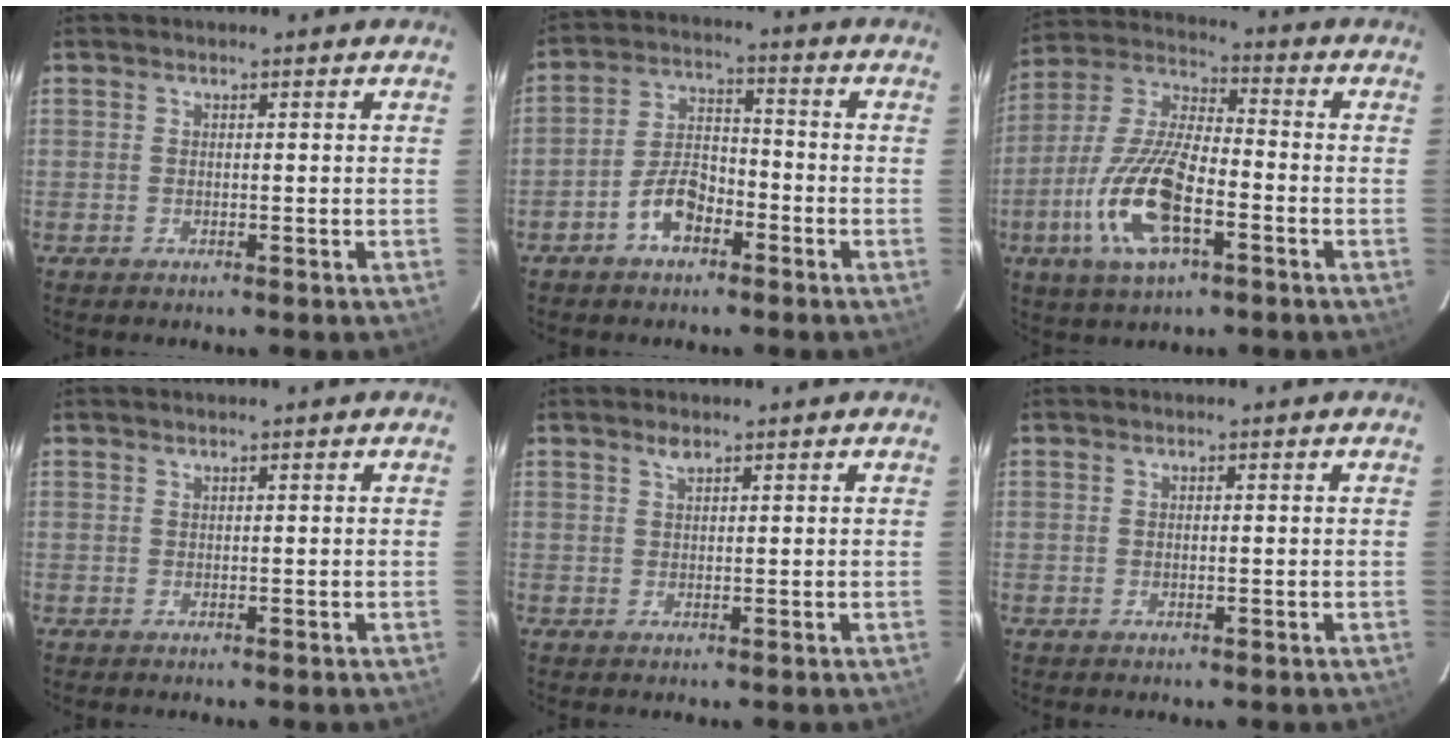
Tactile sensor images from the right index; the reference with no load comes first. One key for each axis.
{"total": 7.6, "fx": -4.3, "fy": 4.1, "fz": 4.7, "tx": -0.094, "ty": 0.019, "tz": -0.074}
{"total": 16.7, "fx": -6.2, "fy": 6.2, "fz": 14.2, "tx": -0.306, "ty": -0.011, "tz": -0.120}
{"total": 0.0}
{"total": 1.3, "fx": 1.0, "fy": 0.5, "fz": 0.7, "tx": -0.013, "ty": 0.003, "tz": 0.018}
{"total": 0.5, "fx": 0.0, "fy": 0.2, "fz": 0.5, "tx": -0.009, "ty": 0.002, "tz": 0.000}